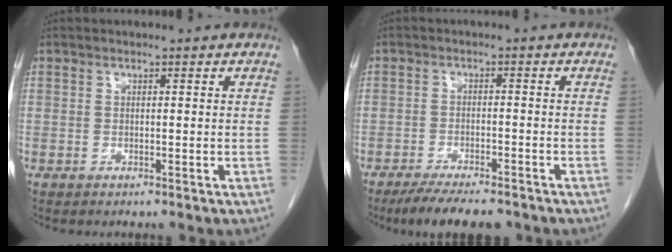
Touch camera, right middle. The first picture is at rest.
{"total": 9.1, "force": [-7.6, 2.0, 4.7], "torque": [-0.068, -0.012, -0.116]}